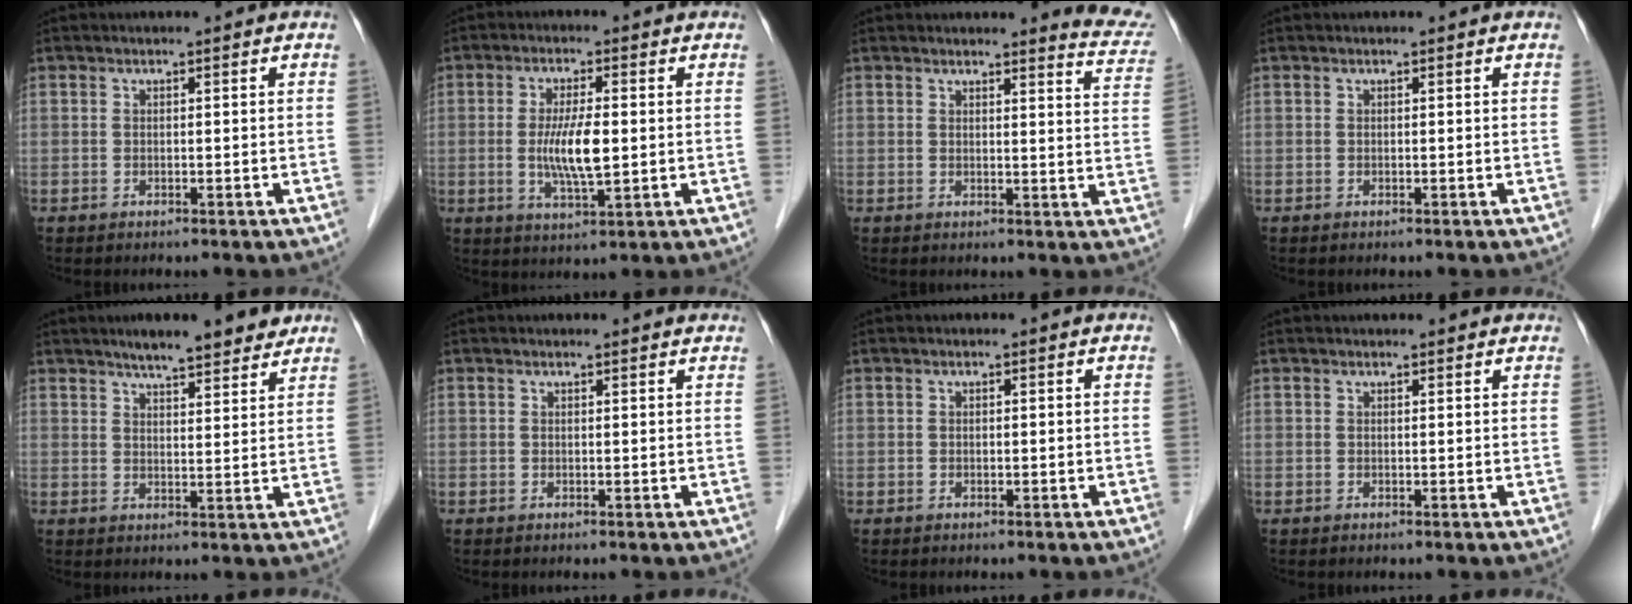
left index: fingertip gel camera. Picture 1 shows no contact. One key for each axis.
{"total": 6.8, "fx": -0.4, "fy": 1.2, "fz": 6.6, "tx": -0.133, "ty": -0.014, "tz": -0.007}
{"total": 6.2, "fx": 6.2, "fy": 0.5, "fz": 0.7, "tx": 0.005, "ty": -0.045, "tz": 0.041}
{"total": 0.0}
{"total": 8.9, "fx": 7.3, "fy": 1.7, "fz": 4.9, "tx": -0.065, "ty": 0.011, "tz": 0.100}
{"total": 2.0, "fx": 2.0, "fy": 0.3, "fz": 0.2, "tx": -0.011, "ty": 0.001, "tz": 0.014}
{"total": 0.0}
{"total": 2.6, "fx": 2.5, "fy": 0.7, "fz": 0.7, "tx": -0.011, "ty": 0.011, "tz": 0.022}